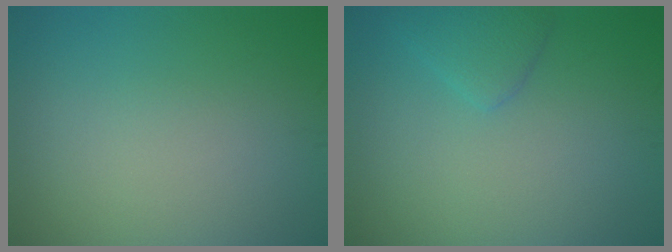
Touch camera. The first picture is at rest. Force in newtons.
{"total": 1.9, "press": 1.9, "slide": 0.2}